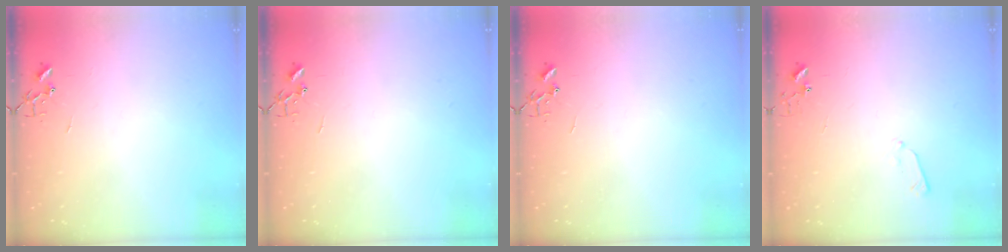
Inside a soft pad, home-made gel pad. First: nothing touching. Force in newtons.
{"total": 0.0}
{"total": 0.0}
{"total": 3.4, "press": 3.4, "slide": 0.5}